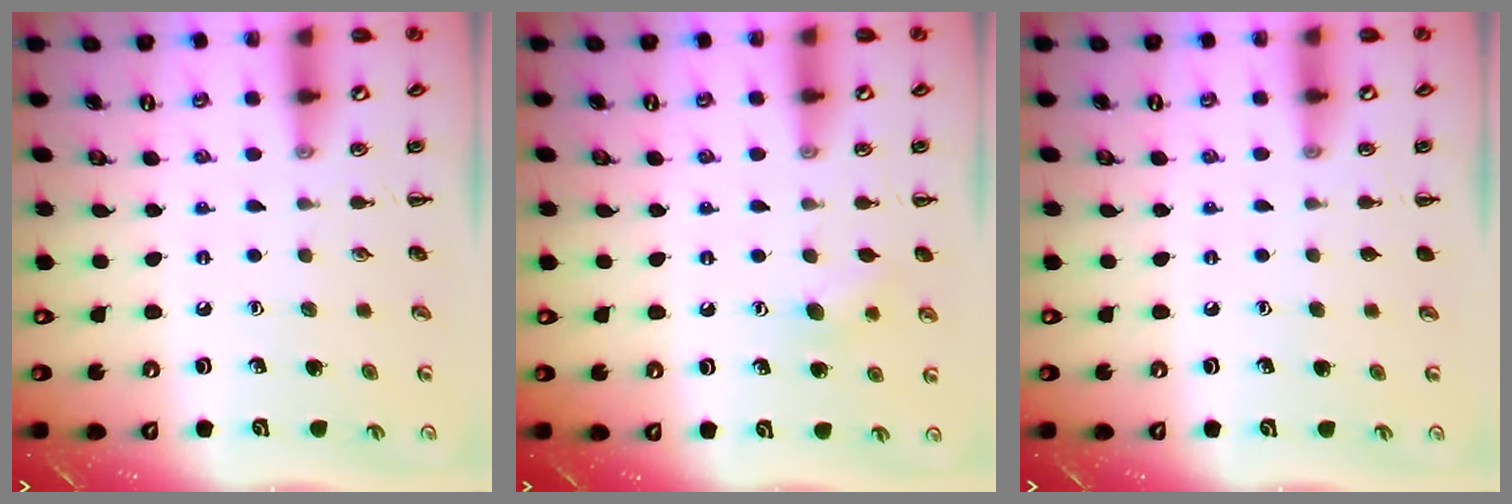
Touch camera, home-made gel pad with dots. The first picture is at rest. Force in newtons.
{"total": 6.8, "press": 6.6, "slide": 1.7}
{"total": 0.0}